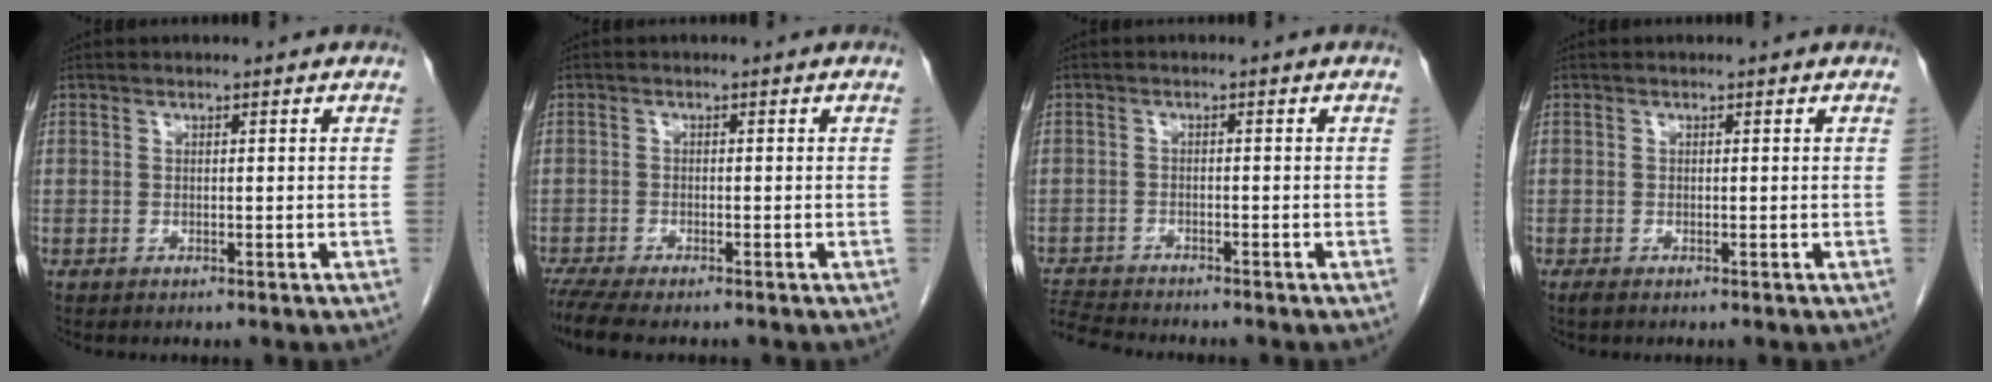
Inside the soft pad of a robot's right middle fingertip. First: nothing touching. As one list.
[{"total": 5.8, "force": [-4.8, 0.9, 3.2], "torque": [-0.058, -0.015, -0.081]}, {"total": 6.0, "force": [-5.9, 0.1, 1.1], "torque": [-0.021, -0.013, -0.103]}, {"total": 0.6, "force": [-0.5, 0.2, 0.4], "torque": [-0.011, -0.002, -0.007]}]